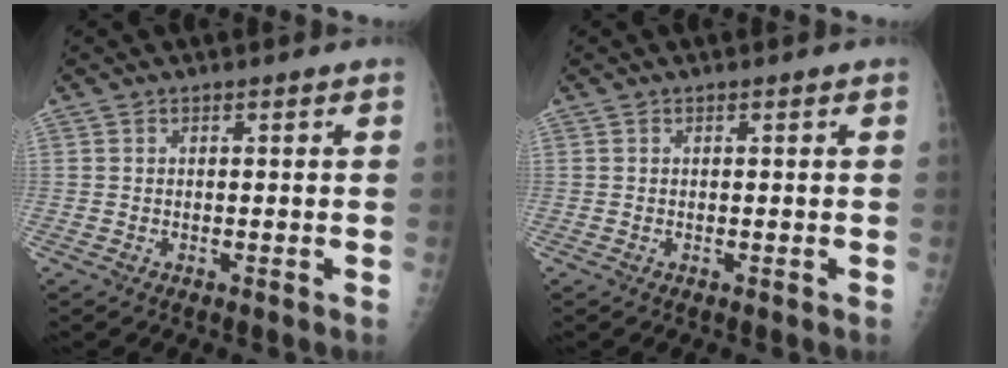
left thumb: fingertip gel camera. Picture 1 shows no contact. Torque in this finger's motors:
{"motor_torque": [-0.05, 0.13, 0.11, 0.06, 0.01]}